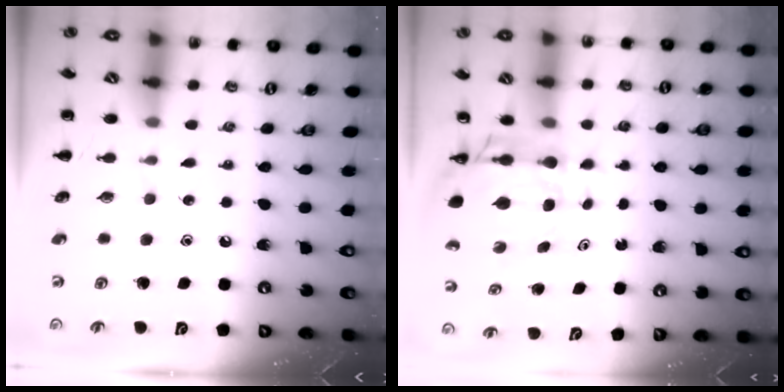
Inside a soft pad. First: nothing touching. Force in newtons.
{"total": 6.9, "press": 6.6, "slide": 2.2}